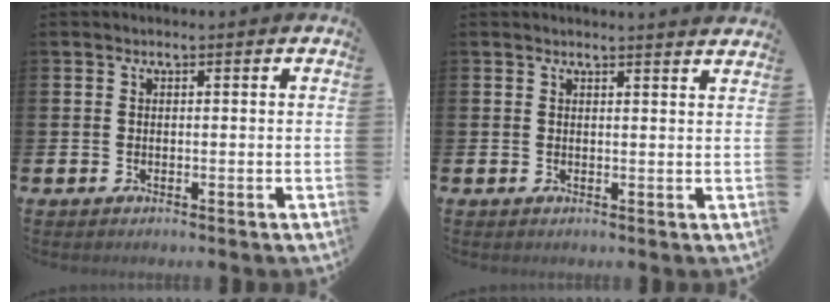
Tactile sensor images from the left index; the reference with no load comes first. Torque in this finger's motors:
{"motor_torque": [0.83, -1.31, 0.44, 0.08]}